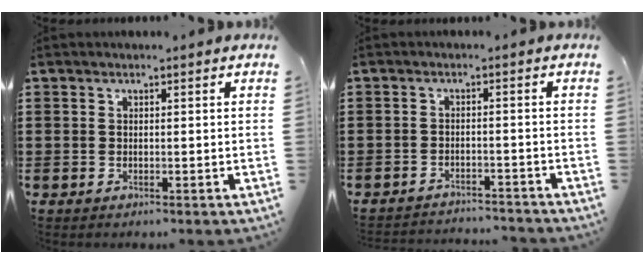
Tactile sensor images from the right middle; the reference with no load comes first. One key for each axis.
{"total": 2.5, "fx": -2.5, "fy": 0.0, "fz": 0.1, "tx": -0.007, "ty": 0.002, "tz": -0.053}